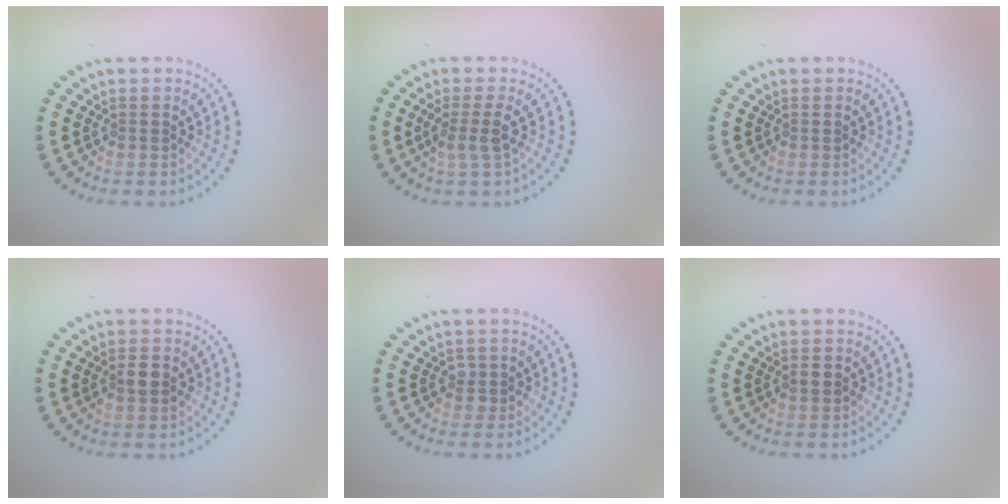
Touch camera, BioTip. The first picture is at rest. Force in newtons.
{"total": 2.0, "press": 1.6, "slide": 1.2}
{"total": 0.0}
{"total": 1.7, "press": 1.7, "slide": 0.3}
{"total": 1.2, "press": 1.1, "slide": 0.3}
{"total": 0.9, "press": 0.9, "slide": 0.1}